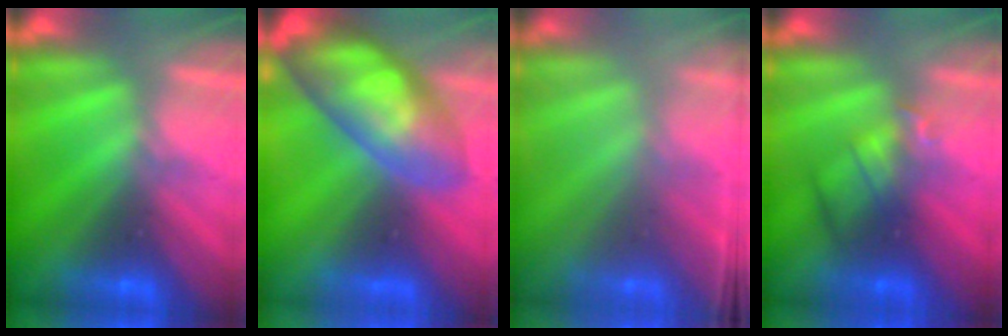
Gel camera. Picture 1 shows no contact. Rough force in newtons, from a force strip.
{"total": 11.0}
{"total": 1.0}
{"total": 2.4}